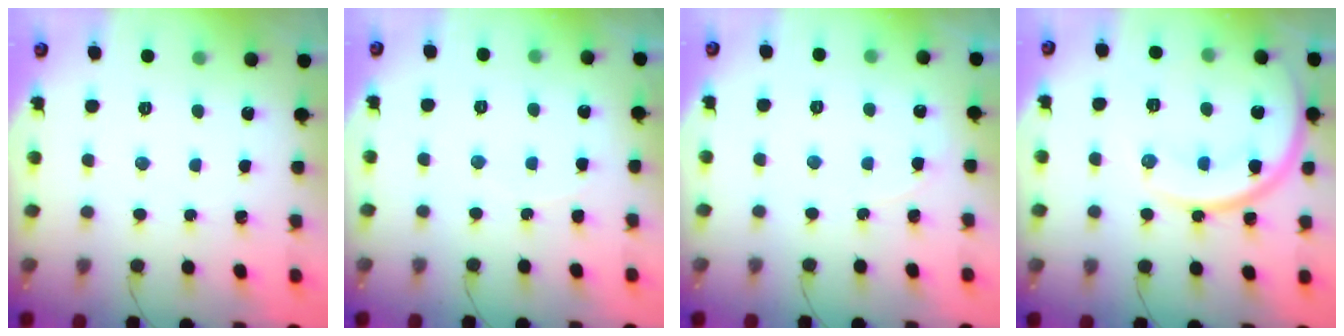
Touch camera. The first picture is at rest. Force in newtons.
{"total": 3.9, "press": 3.9, "slide": 0.5}
{"total": 2.8, "press": 2.8, "slide": 0.4}
{"total": 15.5, "press": 15.5, "slide": 1.3}